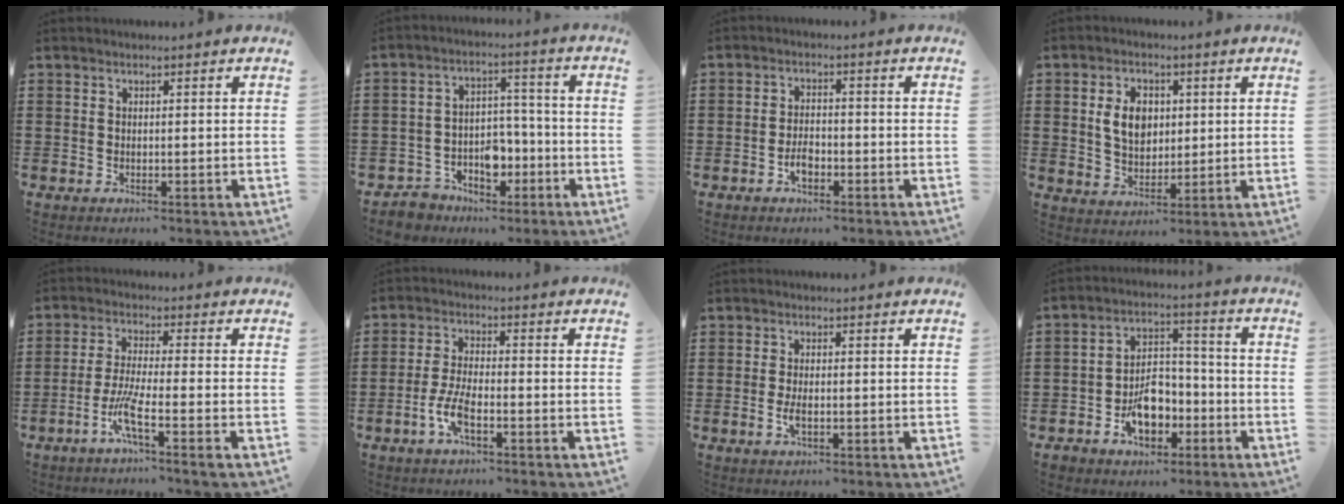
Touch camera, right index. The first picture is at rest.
{"total": 6.6, "force": [-3.6, 4.9, 2.4], "torque": [-0.053, 0.025, -0.062]}
{"total": 2.9, "force": [-1.5, 1.4, 2.0], "torque": [-0.043, 0.004, -0.031]}
{"total": 6.2, "force": [1.2, 4.3, 4.3], "torque": [-0.096, 0.010, 0.015]}
{"total": 6.7, "force": [-3.3, 0.2, 5.8], "torque": [-0.123, -0.011, -0.068]}
{"total": 5.1, "force": [-2.4, 1.4, 4.3], "torque": [-0.103, -0.007, -0.052]}
{"total": 2.4, "force": [-0.5, 0.8, 2.2], "torque": [-0.052, -0.005, -0.014]}
{"total": 7.9, "force": [-3.4, 5.2, 4.8], "torque": [-0.083, 0.016, -0.061]}